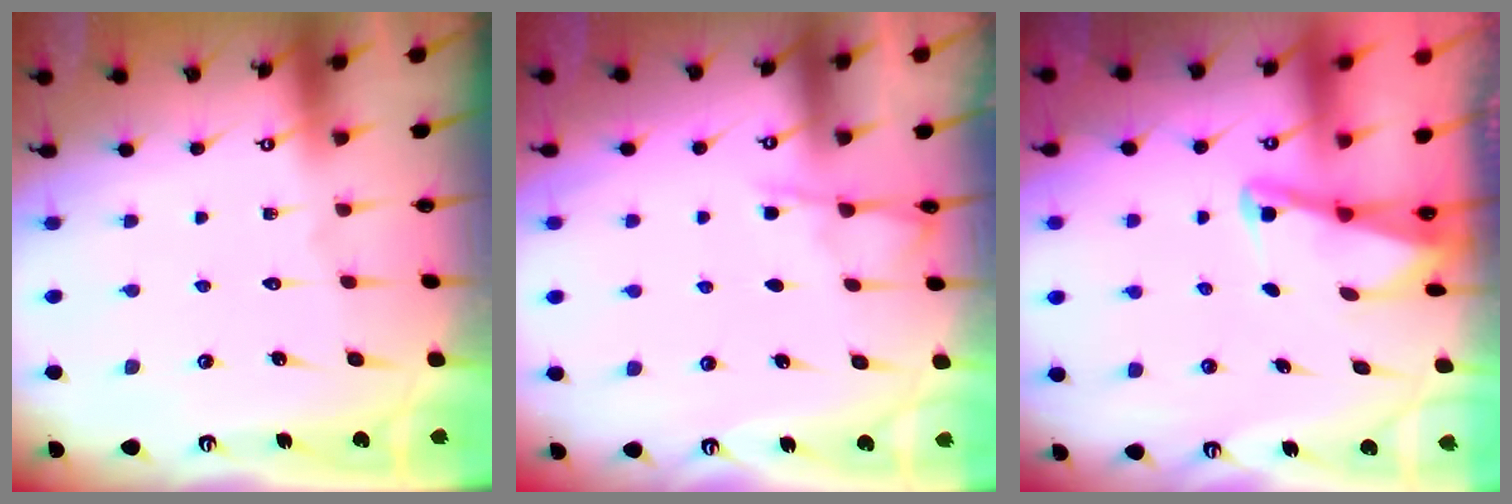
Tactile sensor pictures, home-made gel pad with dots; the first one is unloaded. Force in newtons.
{"total": 3.7, "press": 3.7, "slide": 0.3}
{"total": 2.2, "press": 2.1, "slide": 0.3}